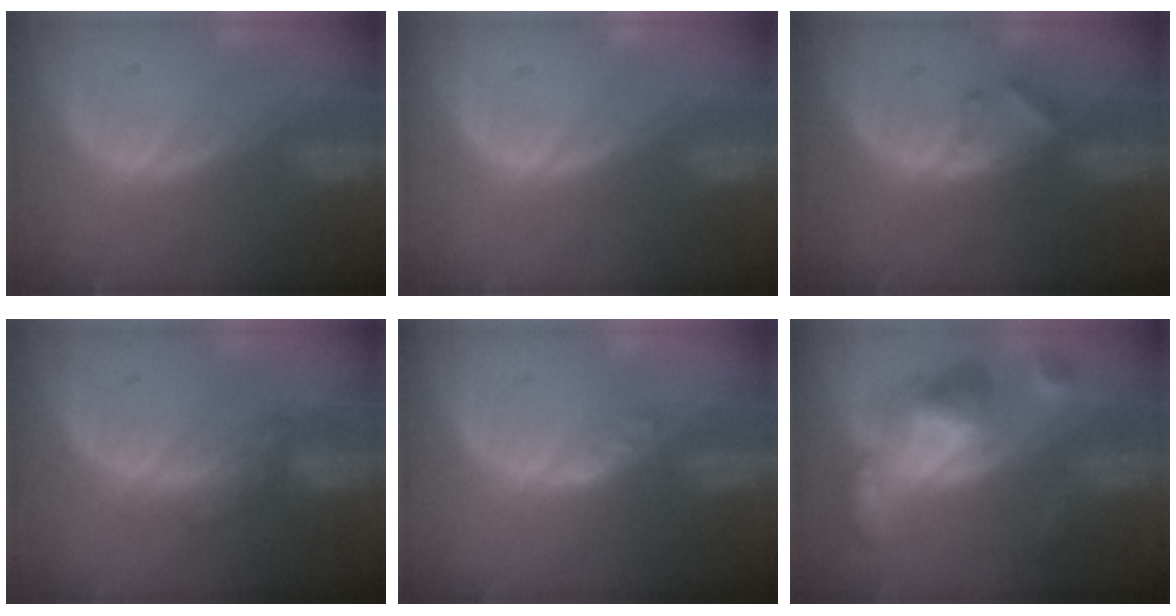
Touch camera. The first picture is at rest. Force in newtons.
{"total": 0.0}
{"total": 2.8, "press": 2.7, "slide": 0.4}
{"total": 4.1, "press": 4.1, "slide": 0.4}
{"total": 1.7, "press": 1.7, "slide": 0.2}
{"total": 8.2, "press": 8.2, "slide": 0.7}